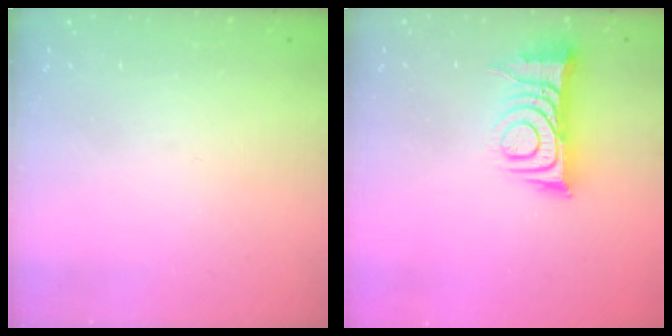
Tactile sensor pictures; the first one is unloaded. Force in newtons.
{"total": 10.4, "press": 10.4, "slide": 1.0}